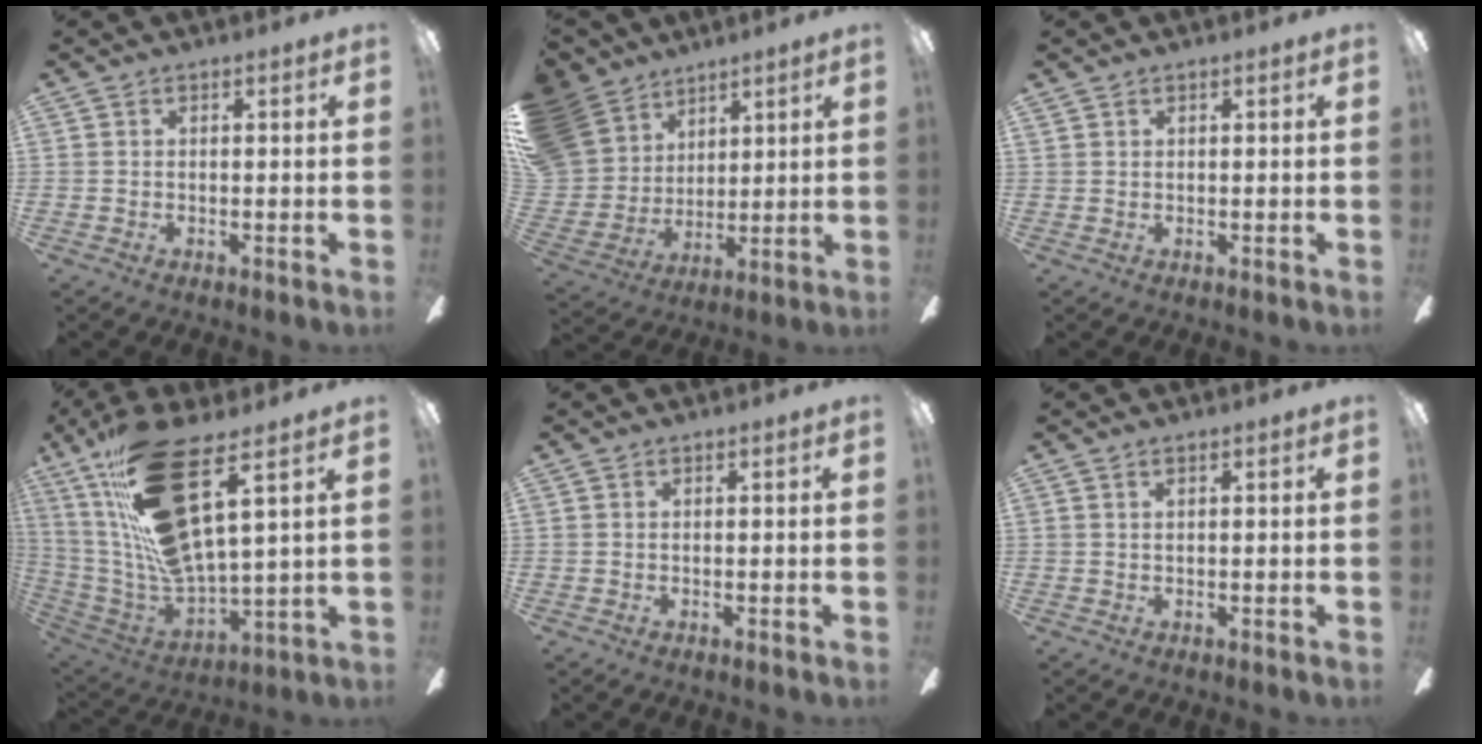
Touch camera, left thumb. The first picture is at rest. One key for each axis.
{"total": 14.2, "fx": 7.8, "fy": 11.2, "fz": 3.9, "tx": -0.121, "ty": -0.042, "tz": 0.160}
{"total": 0.6, "fx": 0.5, "fy": 0.3, "fz": 0.0, "tx": 0.000, "ty": 0.001, "tz": 0.008}
{"total": 22.5, "fx": 11.7, "fy": 7.1, "fz": 17.9, "tx": -0.363, "ty": -0.058, "tz": 0.198}
{"total": 0.0}
{"total": 0.9, "fx": 0.4, "fy": 0.3, "fz": 0.7, "tx": -0.016, "ty": 0.004, "tz": 0.007}